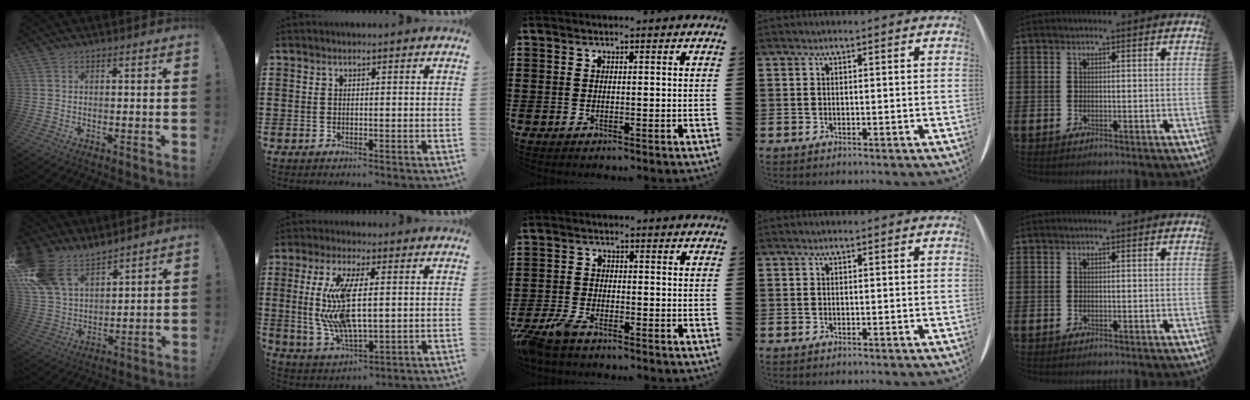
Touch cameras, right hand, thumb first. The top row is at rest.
{"thumb": {"total": 16.4, "force": [11.7, 9.2, 7.0], "torque": [-0.138, -0.063, 0.228]}, "index": {"total": 11.4, "force": [1.1, 4.3, 10.5], "torque": [-0.236, -0.010, 0.014]}, "middle": {"total": 4.2, "force": [-3.6, 1.1, 2.0], "torque": [-0.067, -0.008, -0.079]}}